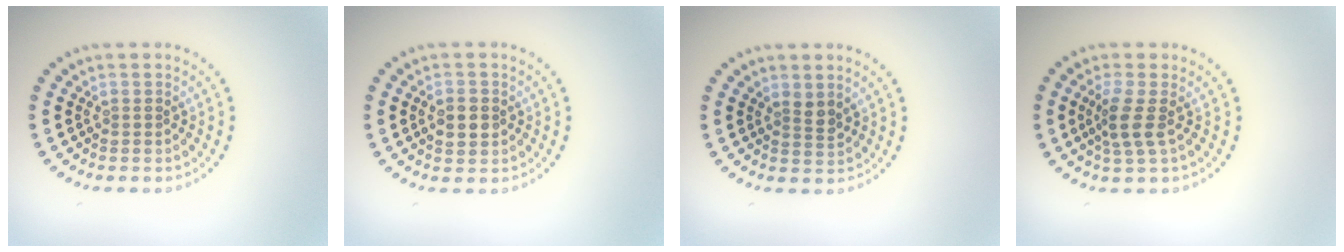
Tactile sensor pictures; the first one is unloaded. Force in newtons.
{"total": 2.2, "press": 2.2, "slide": 0.1}
{"total": 1.3, "press": 1.0, "slide": 0.8}
{"total": 2.5, "press": 1.9, "slide": 1.6}